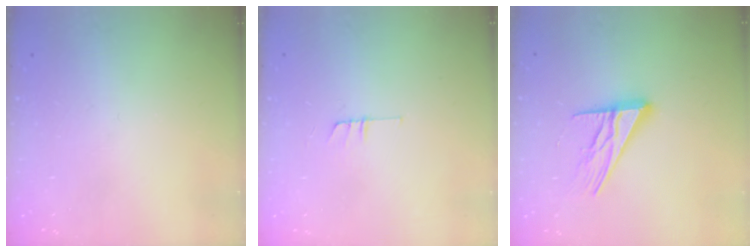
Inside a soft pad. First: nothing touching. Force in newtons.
{"total": 3.7, "press": 3.7, "slide": 0.4}
{"total": 13.9, "press": 13.8, "slide": 1.3}